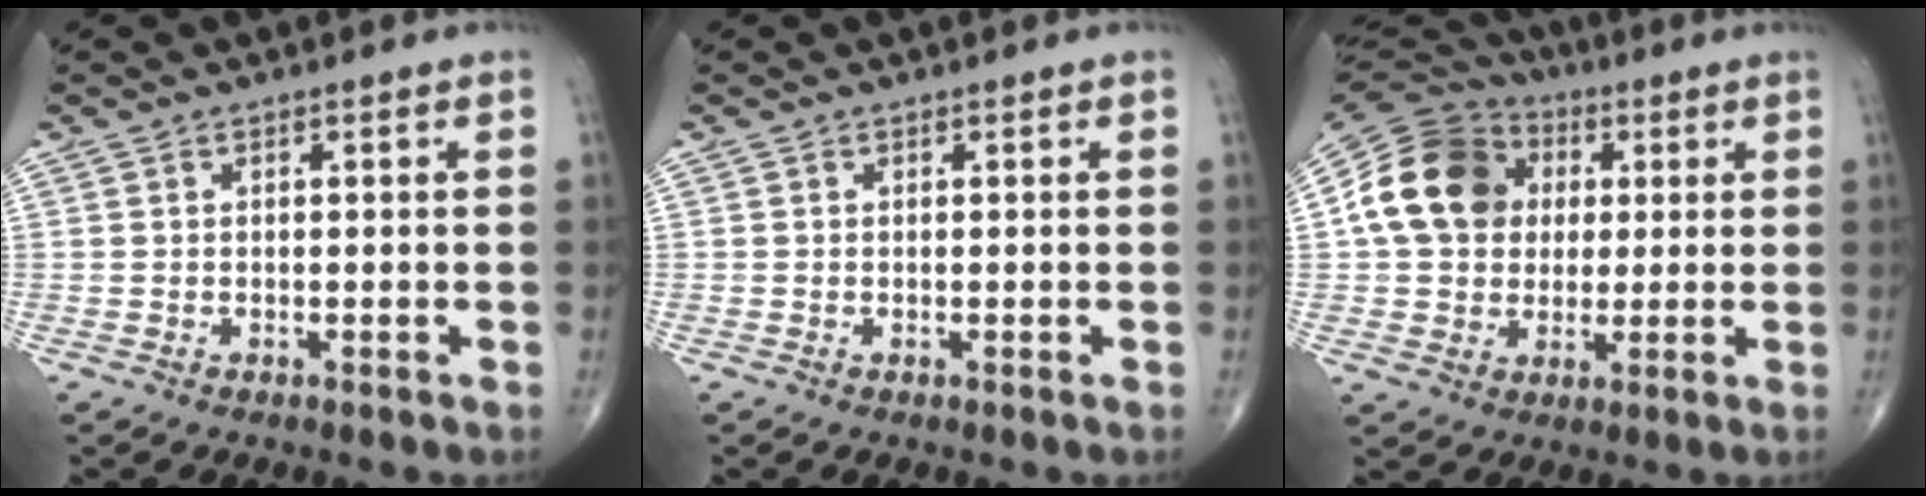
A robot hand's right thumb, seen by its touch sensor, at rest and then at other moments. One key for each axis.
{"total": 0.0}
{"total": 16.5, "fx": 2.8, "fy": 13.5, "fz": 9.1, "tx": -0.154, "ty": 0.017, "tz": 0.043}